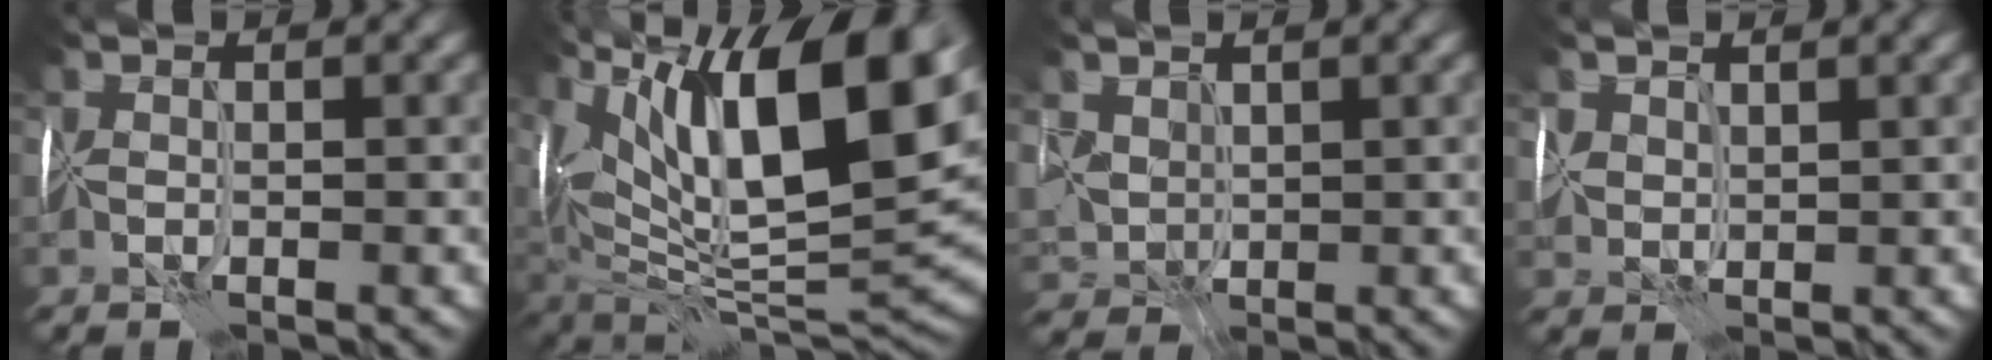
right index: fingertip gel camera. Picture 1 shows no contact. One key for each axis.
{"total": 16.5, "fx": 6.7, "fy": 6.8, "fz": 13.5, "tx": -0.208, "ty": 0.032, "tz": 0.121}
{"total": 2.3, "fx": 2.0, "fy": 0.9, "fz": -0.8, "tx": -0.003, "ty": 0.007, "tz": 0.046}
{"total": 2.0, "fx": 1.8, "fy": 0.5, "fz": -0.5, "tx": 0.003, "ty": 0.011, "tz": 0.037}